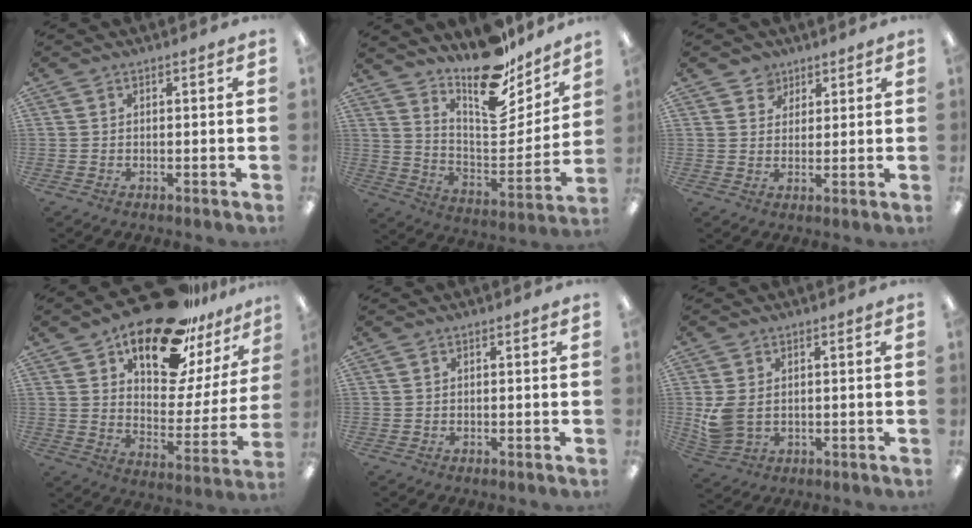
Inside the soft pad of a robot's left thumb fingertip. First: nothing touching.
{"total": 17.4, "force": [13.9, 6.3, 8.3], "torque": [-0.130, -0.120, 0.240]}
{"total": 4.4, "force": [3.0, 3.2, 0.1], "torque": [-0.001, -0.008, 0.054]}
{"total": 22.8, "force": [16.6, 9.8, 12.1], "torque": [-0.184, -0.105, 0.286]}
{"total": 0.0}
{"total": 5.9, "force": [0.6, 4.2, 4.1], "torque": [-0.095, -0.005, 0.011]}